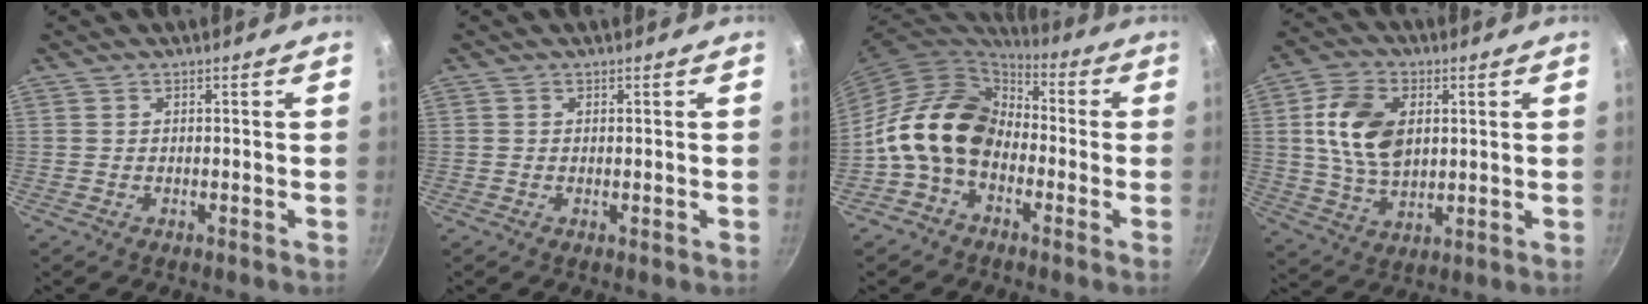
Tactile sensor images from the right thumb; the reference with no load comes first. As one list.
[{"total": 0.0}, {"total": 15.5, "force": [-2.7, 11.6, 9.9], "torque": [-0.142, 0.048, -0.072]}, {"total": 13.0, "force": [2.4, 8.5, 9.5], "torque": [-0.159, -0.002, 0.046]}]